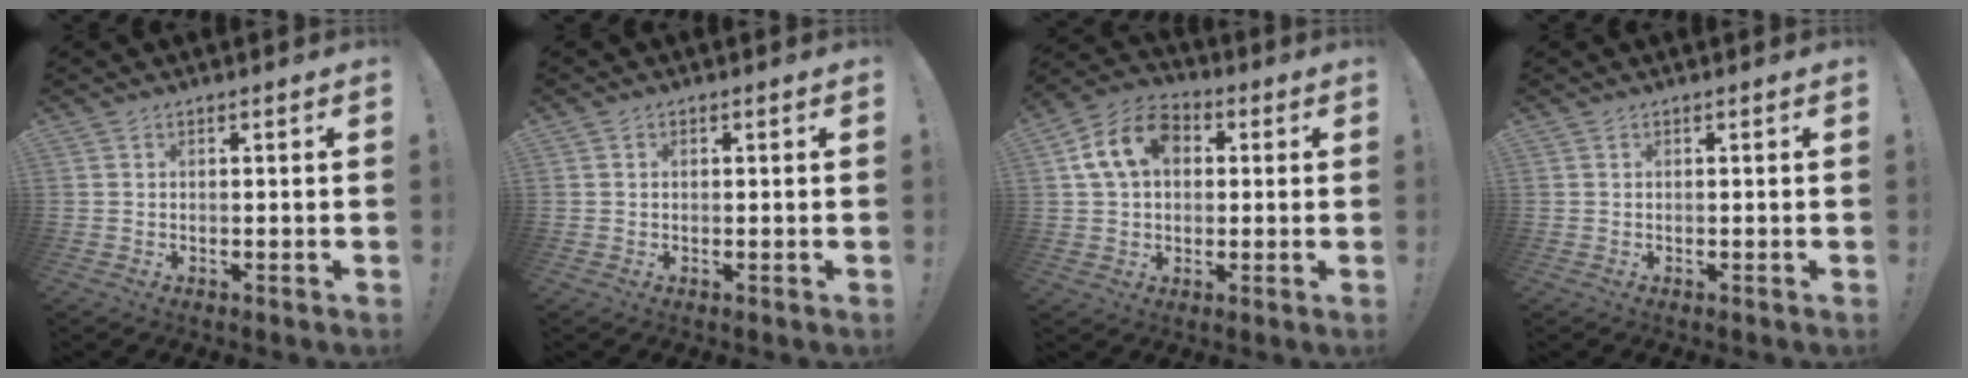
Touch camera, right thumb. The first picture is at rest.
{"total": 0.6, "force": [0.0, 0.6, 0.0], "torque": [-0.001, 0.002, 0.001]}
{"total": 13.6, "force": [3.7, 9.9, 8.5], "torque": [-0.142, 0.008, 0.075]}
{"total": 0.0}